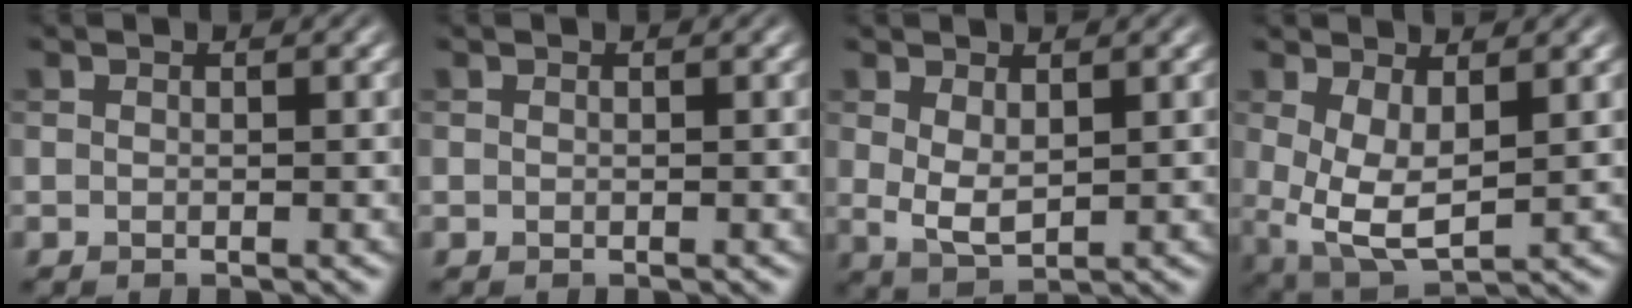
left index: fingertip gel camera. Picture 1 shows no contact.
{"total": 0.0}
{"total": 2.6, "force": [0.9, 1.2, 2.2], "torque": [-0.046, -0.008, 0.023]}
{"total": 4.9, "force": [0.7, 2.1, 4.4], "torque": [-0.096, -0.014, 0.019]}